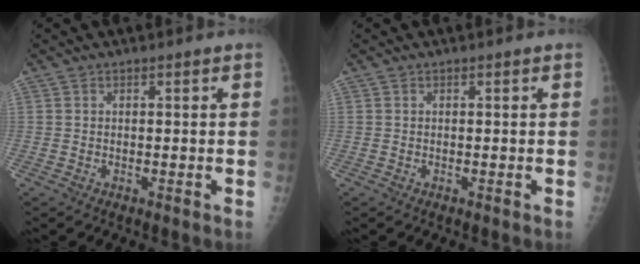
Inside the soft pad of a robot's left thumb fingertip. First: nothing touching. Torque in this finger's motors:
{"motor_torque": [0.00, 0.00, 0.01, 0.01, 0.00]}